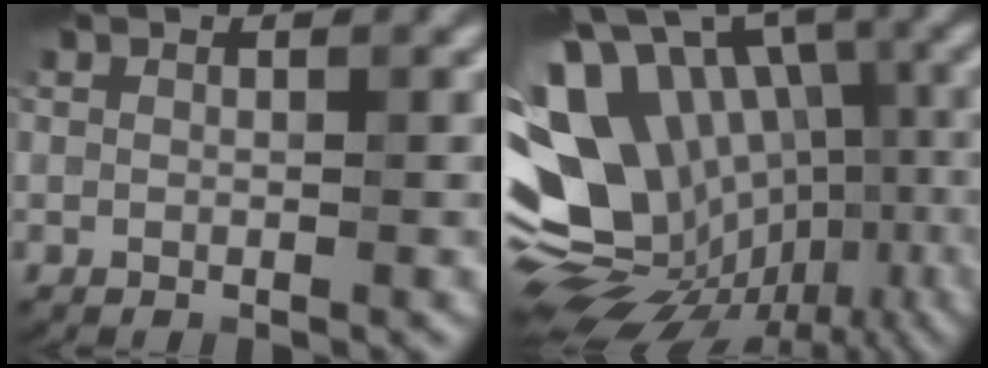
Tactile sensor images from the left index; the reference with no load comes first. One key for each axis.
{"total": 18.2, "fx": -2.8, "fy": 14.0, "fz": 11.3, "tx": -0.206, "ty": 0.006, "tz": -0.009}